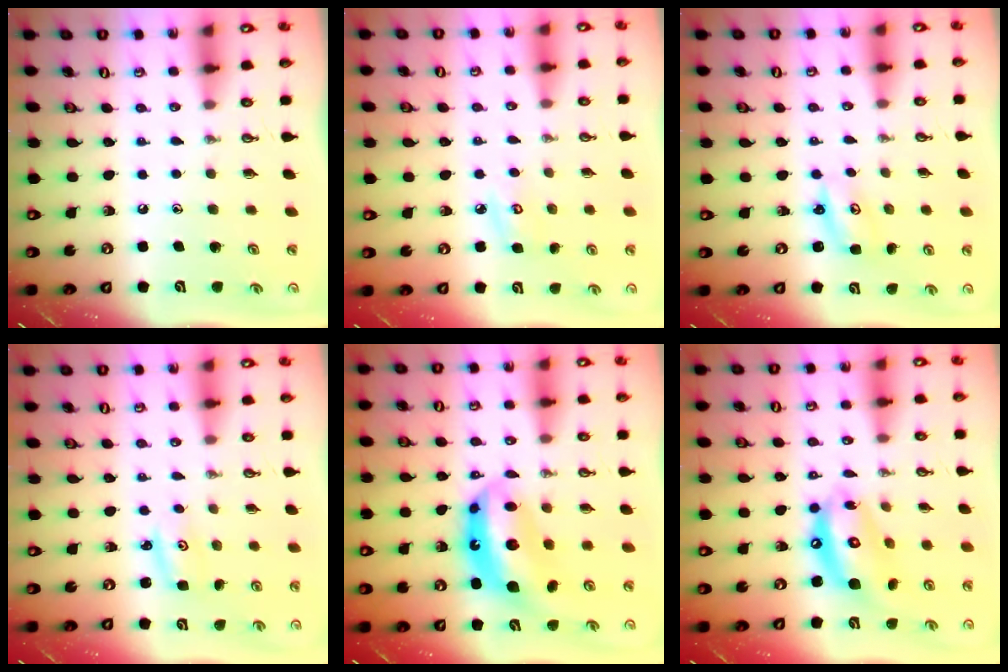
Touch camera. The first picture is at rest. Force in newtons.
{"total": 5.5, "press": 5.5, "slide": 0.4}
{"total": 2.6, "press": 2.6, "slide": 0.2}
{"total": 3.2, "press": 3.2, "slide": 0.3}
{"total": 13.2, "press": 13.1, "slide": 1.6}
{"total": 13.7, "press": 13.6, "slide": 1.4}